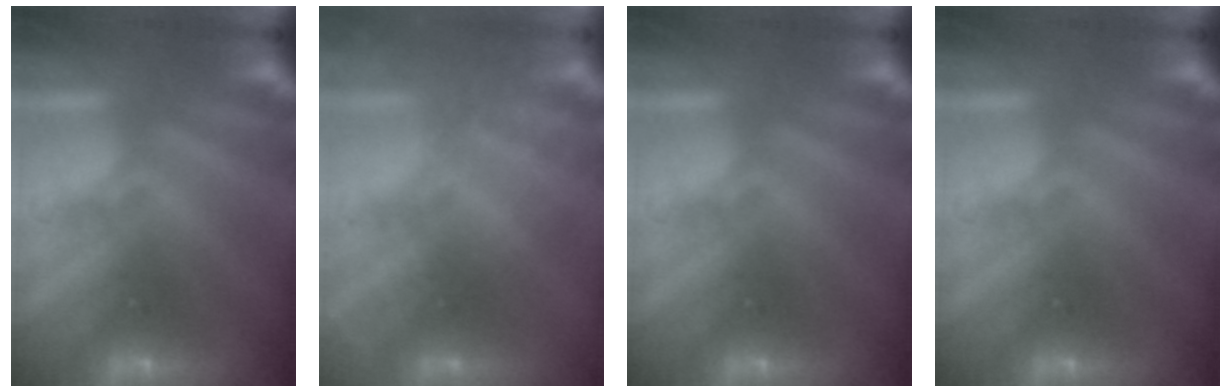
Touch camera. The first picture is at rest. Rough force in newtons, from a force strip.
{"total": 2.2}
{"total": 0.0}
{"total": 0.0}